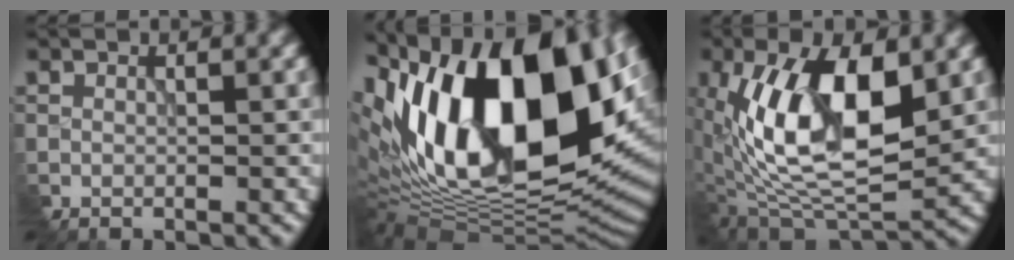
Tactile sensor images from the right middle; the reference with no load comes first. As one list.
[{"total": 19.1, "force": [4.1, 9.8, 15.9], "torque": [-0.263, 0.023, 0.063]}, {"total": 12.7, "force": [0.8, 6.3, 11.0], "torque": [-0.186, 0.000, 0.009]}]